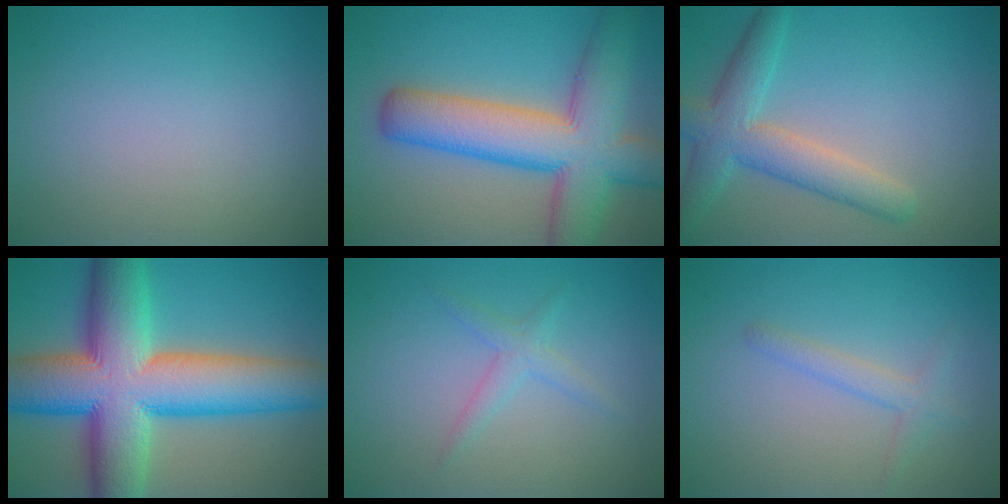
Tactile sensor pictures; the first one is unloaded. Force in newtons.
{"total": 10.9, "press": 10.9, "slide": 0.6}
{"total": 5.2, "press": 5.2, "slide": 0.2}
{"total": 15.8, "press": 15.8, "slide": 0.3}
{"total": 1.0, "press": 1.0, "slide": 0.1}
{"total": 1.8, "press": 1.8, "slide": 0.1}